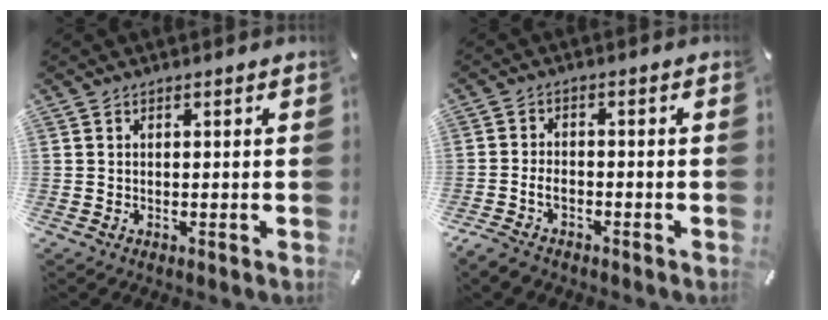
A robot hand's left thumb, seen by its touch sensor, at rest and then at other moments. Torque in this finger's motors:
{"motor_torque": [-0.34, 0.58, 0.19, 0.18, 0.15]}